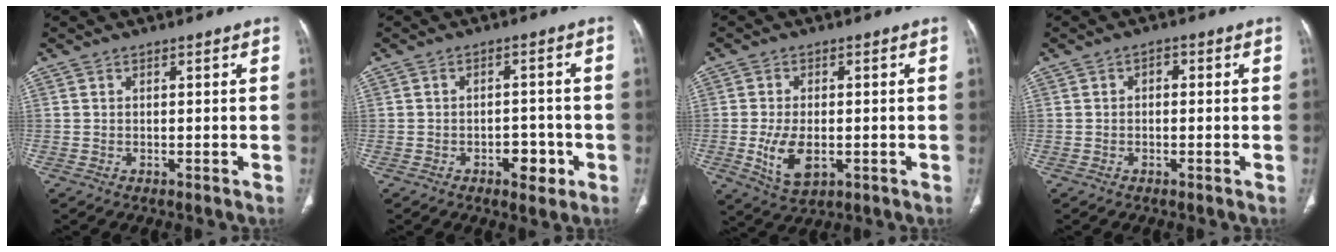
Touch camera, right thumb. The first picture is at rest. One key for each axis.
{"total": 4.9, "fx": -2.1, "fy": 2.9, "fz": 3.3, "tx": -0.025, "ty": 0.016, "tz": -0.026}
{"total": 7.3, "fx": -1.5, "fy": 4.0, "fz": 5.9, "tx": -0.113, "ty": -0.007, "tz": -0.019}
{"total": 1.5, "fx": 0.0, "fy": 1.1, "fz": 1.1, "tx": -0.012, "ty": 0.009, "tz": -0.005}